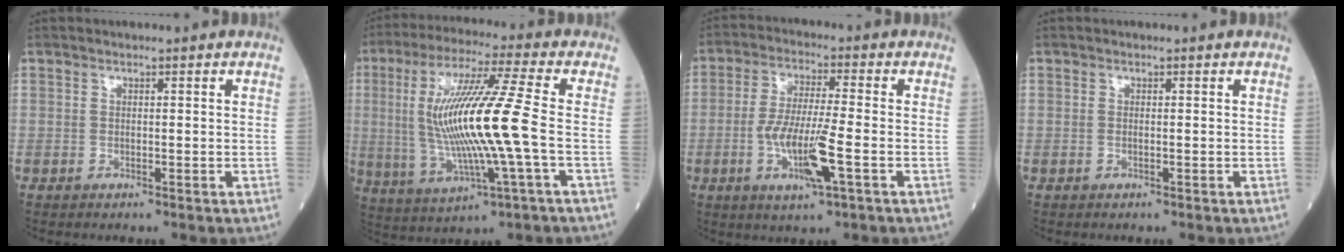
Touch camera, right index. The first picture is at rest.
{"total": 16.4, "force": [-0.5, 0.0, 16.4], "torque": [-0.335, 0.003, -0.012]}
{"total": 9.4, "force": [-2.8, 0.8, 8.9], "torque": [-0.175, -0.008, -0.055]}
{"total": 0.0}